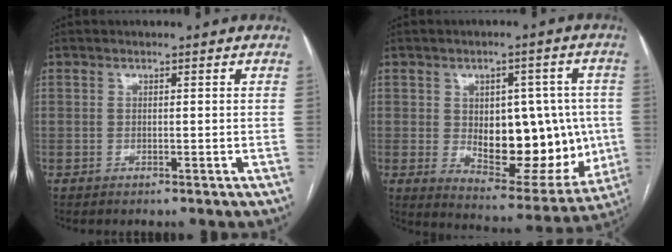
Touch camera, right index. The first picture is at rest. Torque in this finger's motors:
{"motor_torque": [1.57, -0.26, 0.30, 0.12]}